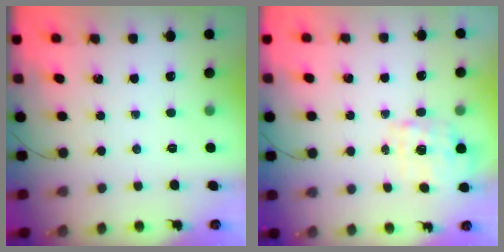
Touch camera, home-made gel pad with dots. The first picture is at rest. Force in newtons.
{"total": 1.9, "press": 1.8, "slide": 0.6}